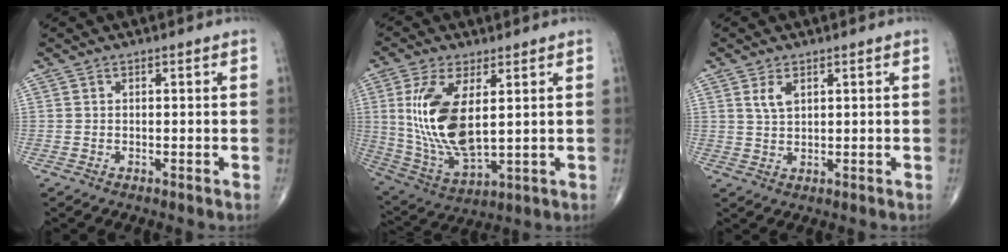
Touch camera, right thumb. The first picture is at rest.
{"total": 15.8, "force": [2.9, 7.0, 13.9], "torque": [-0.283, -0.021, 0.071]}
{"total": 3.0, "force": [1.4, 1.5, 2.1], "torque": [-0.040, -0.004, 0.032]}